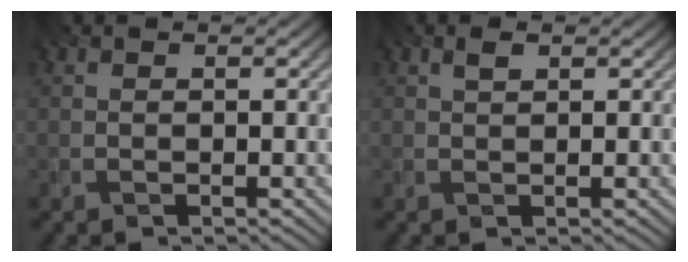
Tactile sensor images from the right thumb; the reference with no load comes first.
{"total": 1.1, "force": [0.6, 0.5, 0.8], "torque": [-0.018, 0.001, 0.013]}